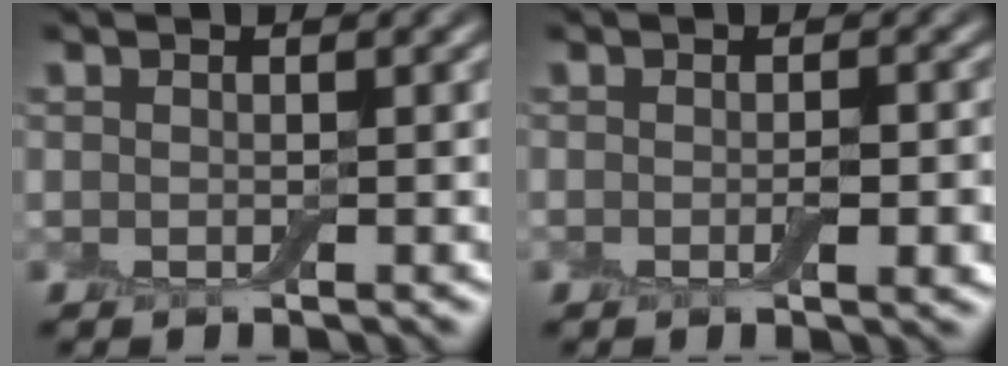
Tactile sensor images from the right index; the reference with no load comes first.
{"total": 2.2, "force": [-0.5, 0.6, 2.0], "torque": [-0.031, -0.003, -0.009]}